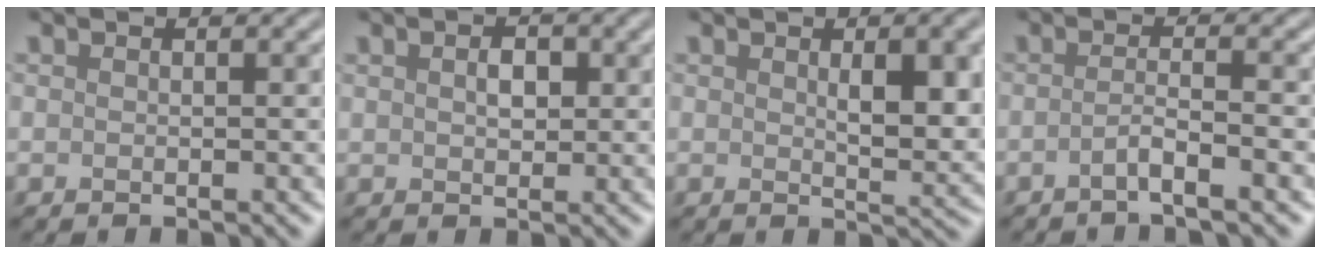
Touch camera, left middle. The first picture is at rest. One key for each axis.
{"total": 1.5, "fx": 0.6, "fy": 1.0, "fz": 1.0, "tx": -0.020, "ty": 0.007, "tz": 0.016}
{"total": 4.9, "fx": 1.0, "fy": 1.5, "fz": 4.5, "tx": -0.063, "ty": 0.003, "tz": 0.027}
{"total": 2.3, "fx": -1.1, "fy": 0.2, "fz": 2.0, "tx": -0.030, "ty": 0.008, "tz": -0.026}